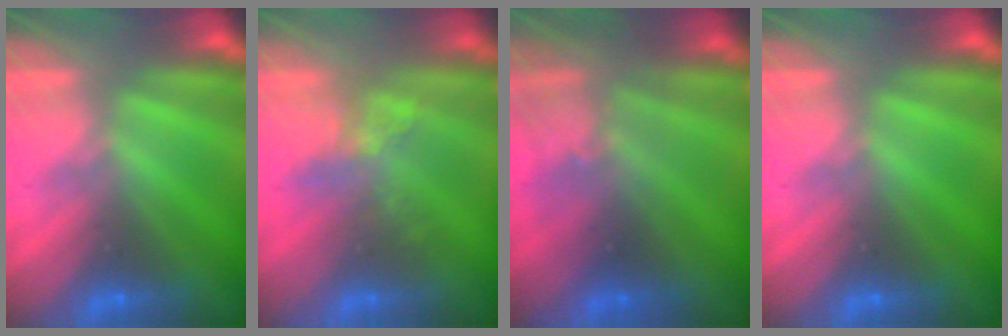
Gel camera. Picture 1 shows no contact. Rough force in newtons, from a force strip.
{"total": 2.5}
{"total": 2.9}
{"total": 0.0}